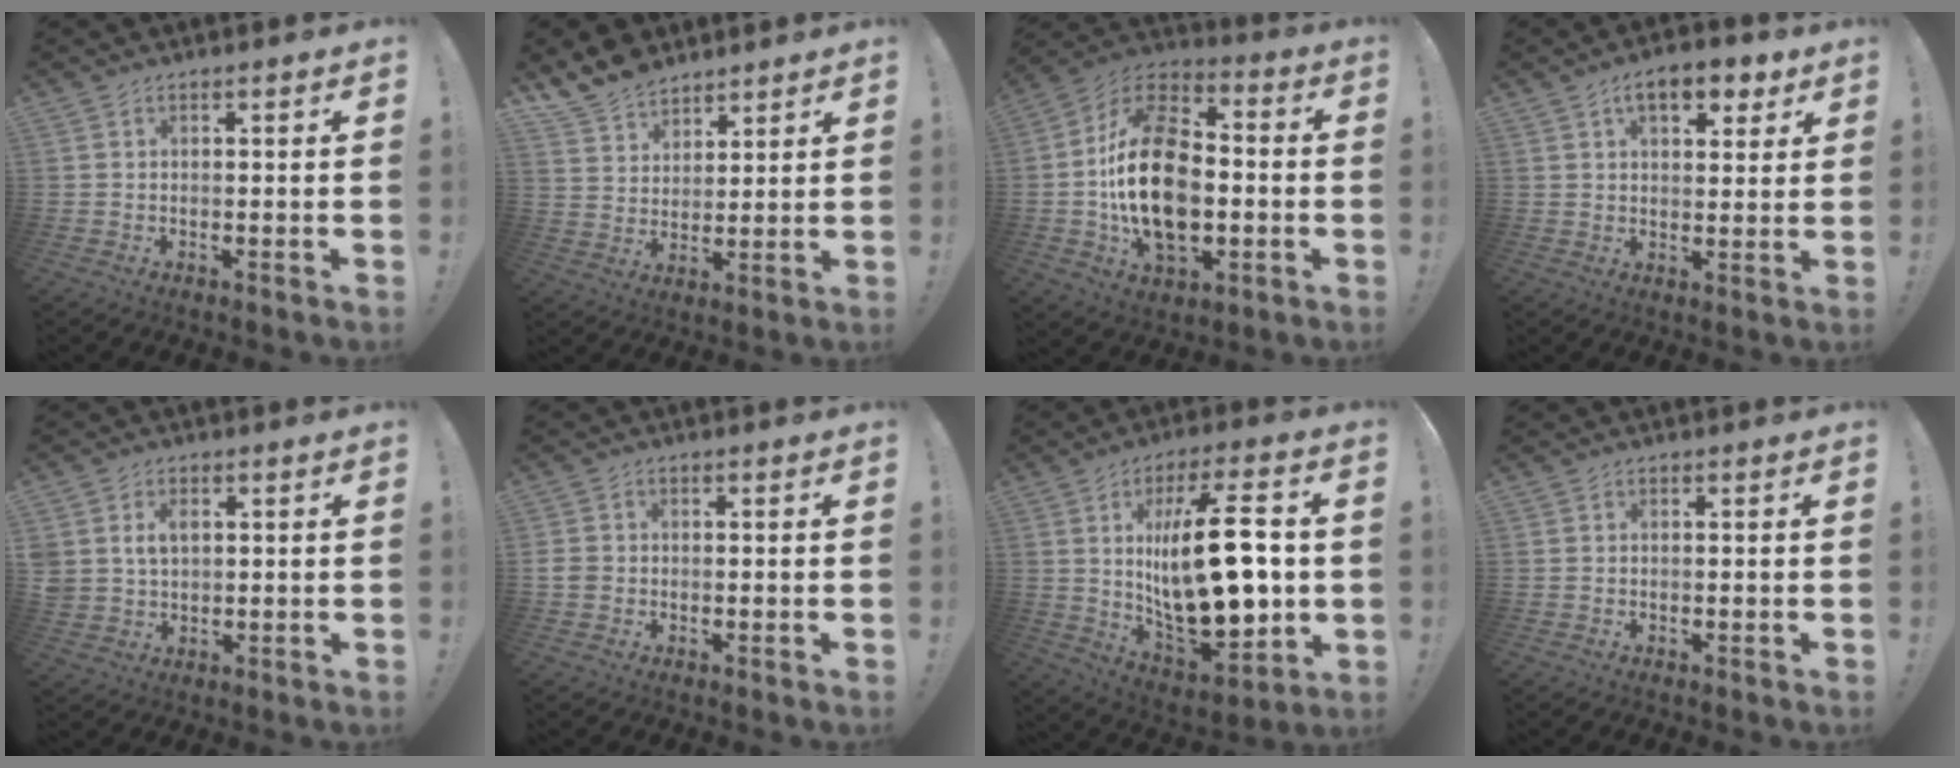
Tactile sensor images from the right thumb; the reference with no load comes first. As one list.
[{"total": 9.7, "force": [8.3, 4.9, 1.4], "torque": [-0.034, -0.062, 0.164]}, {"total": 24.4, "force": [-2.4, 15.8, 18.5], "torque": [-0.328, 0.020, -0.034]}, {"total": 9.0, "force": [5.0, 4.4, 6.0], "torque": [-0.073, -0.015, 0.085]}, {"total": 5.2, "force": [1.6, 4.2, 2.7], "torque": [-0.044, 0.001, 0.030]}, {"total": 3.0, "force": [-0.8, 2.6, 1.2], "torque": [-0.029, 0.009, -0.014]}, {"total": 25.5, "force": [2.2, 10.6, 23.1], "torque": [-0.393, -0.014, 0.038]}, {"total": 0.0}]